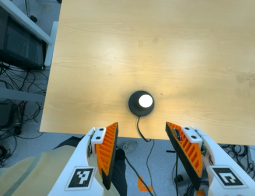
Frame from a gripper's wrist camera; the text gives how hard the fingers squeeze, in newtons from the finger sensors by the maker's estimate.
{"total": 0.0}